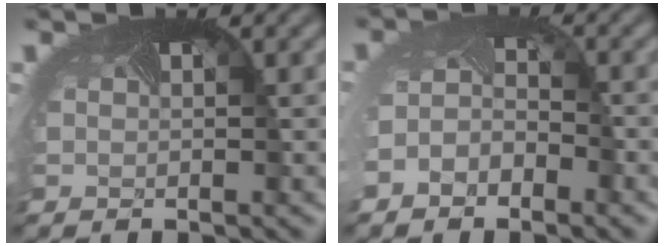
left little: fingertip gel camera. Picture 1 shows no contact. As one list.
[{"total": 2.9, "force": [-1.9, 1.5, 1.5], "torque": [-0.030, -0.004, -0.040]}]